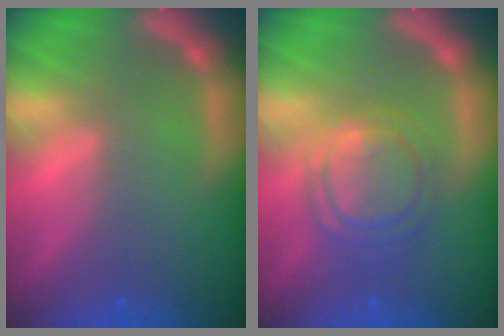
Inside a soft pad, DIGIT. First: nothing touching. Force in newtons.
{"total": 6.1}